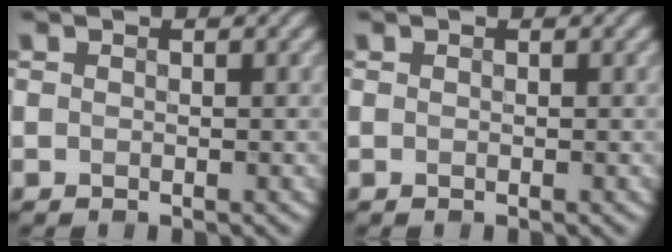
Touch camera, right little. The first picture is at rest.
{"total": 0.0}